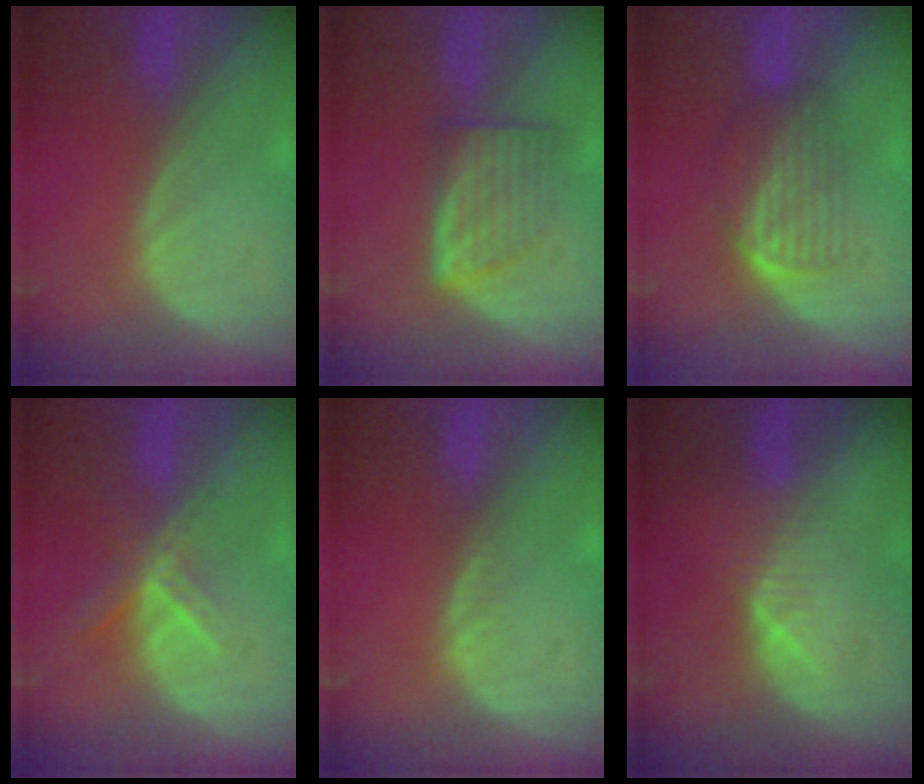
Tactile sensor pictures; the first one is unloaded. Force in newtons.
{"total": 6.3, "press": 5.9, "slide": 2.1}
{"total": 7.0, "press": 5.8, "slide": 3.8}
{"total": 5.6, "press": 4.9, "slide": 2.8}
{"total": 0.9, "press": 0.9, "slide": 0.2}
{"total": 4.1, "press": 4.0, "slide": 0.9}